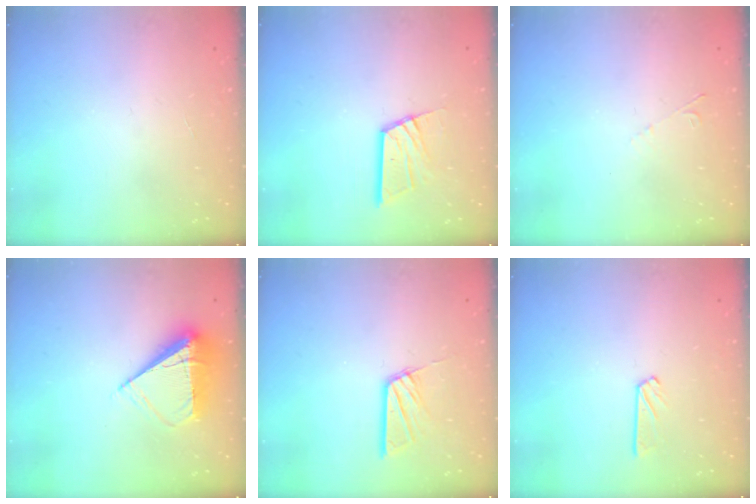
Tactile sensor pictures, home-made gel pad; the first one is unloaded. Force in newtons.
{"total": 13.0, "press": 12.9, "slide": 1.4}
{"total": 2.9, "press": 2.8, "slide": 0.4}
{"total": 10.7, "press": 10.6, "slide": 1.5}
{"total": 10.4, "press": 10.4, "slide": 1.0}
{"total": 3.9, "press": 3.9, "slide": 0.3}